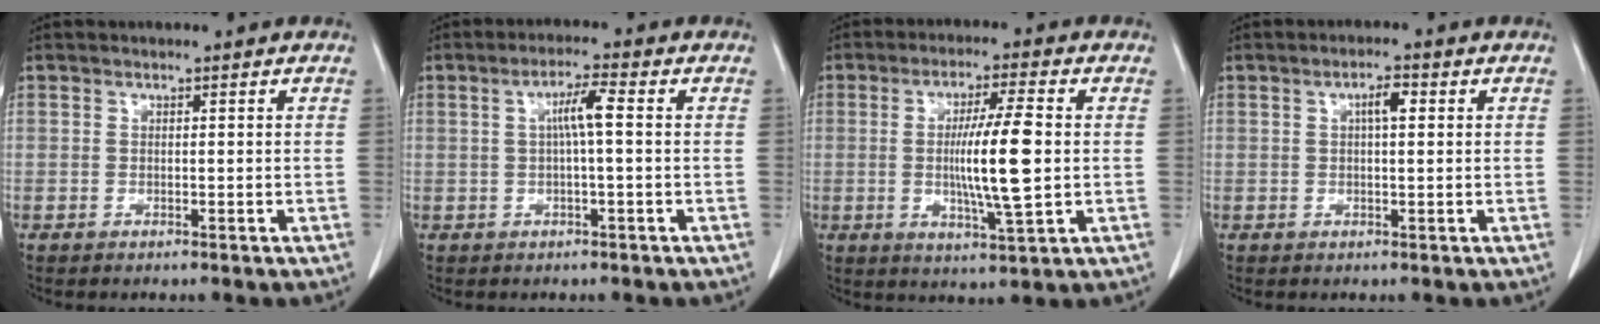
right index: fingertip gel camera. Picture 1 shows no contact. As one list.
[{"total": 4.0, "force": [0.5, 0.2, 4.0], "torque": [-0.074, 0.011, 0.008]}, {"total": 10.0, "force": [-0.1, 0.9, 10.0], "torque": [-0.171, -0.002, -0.002]}, {"total": 2.8, "force": [0.7, 0.7, 2.6], "torque": [-0.046, 0.006, 0.011]}]